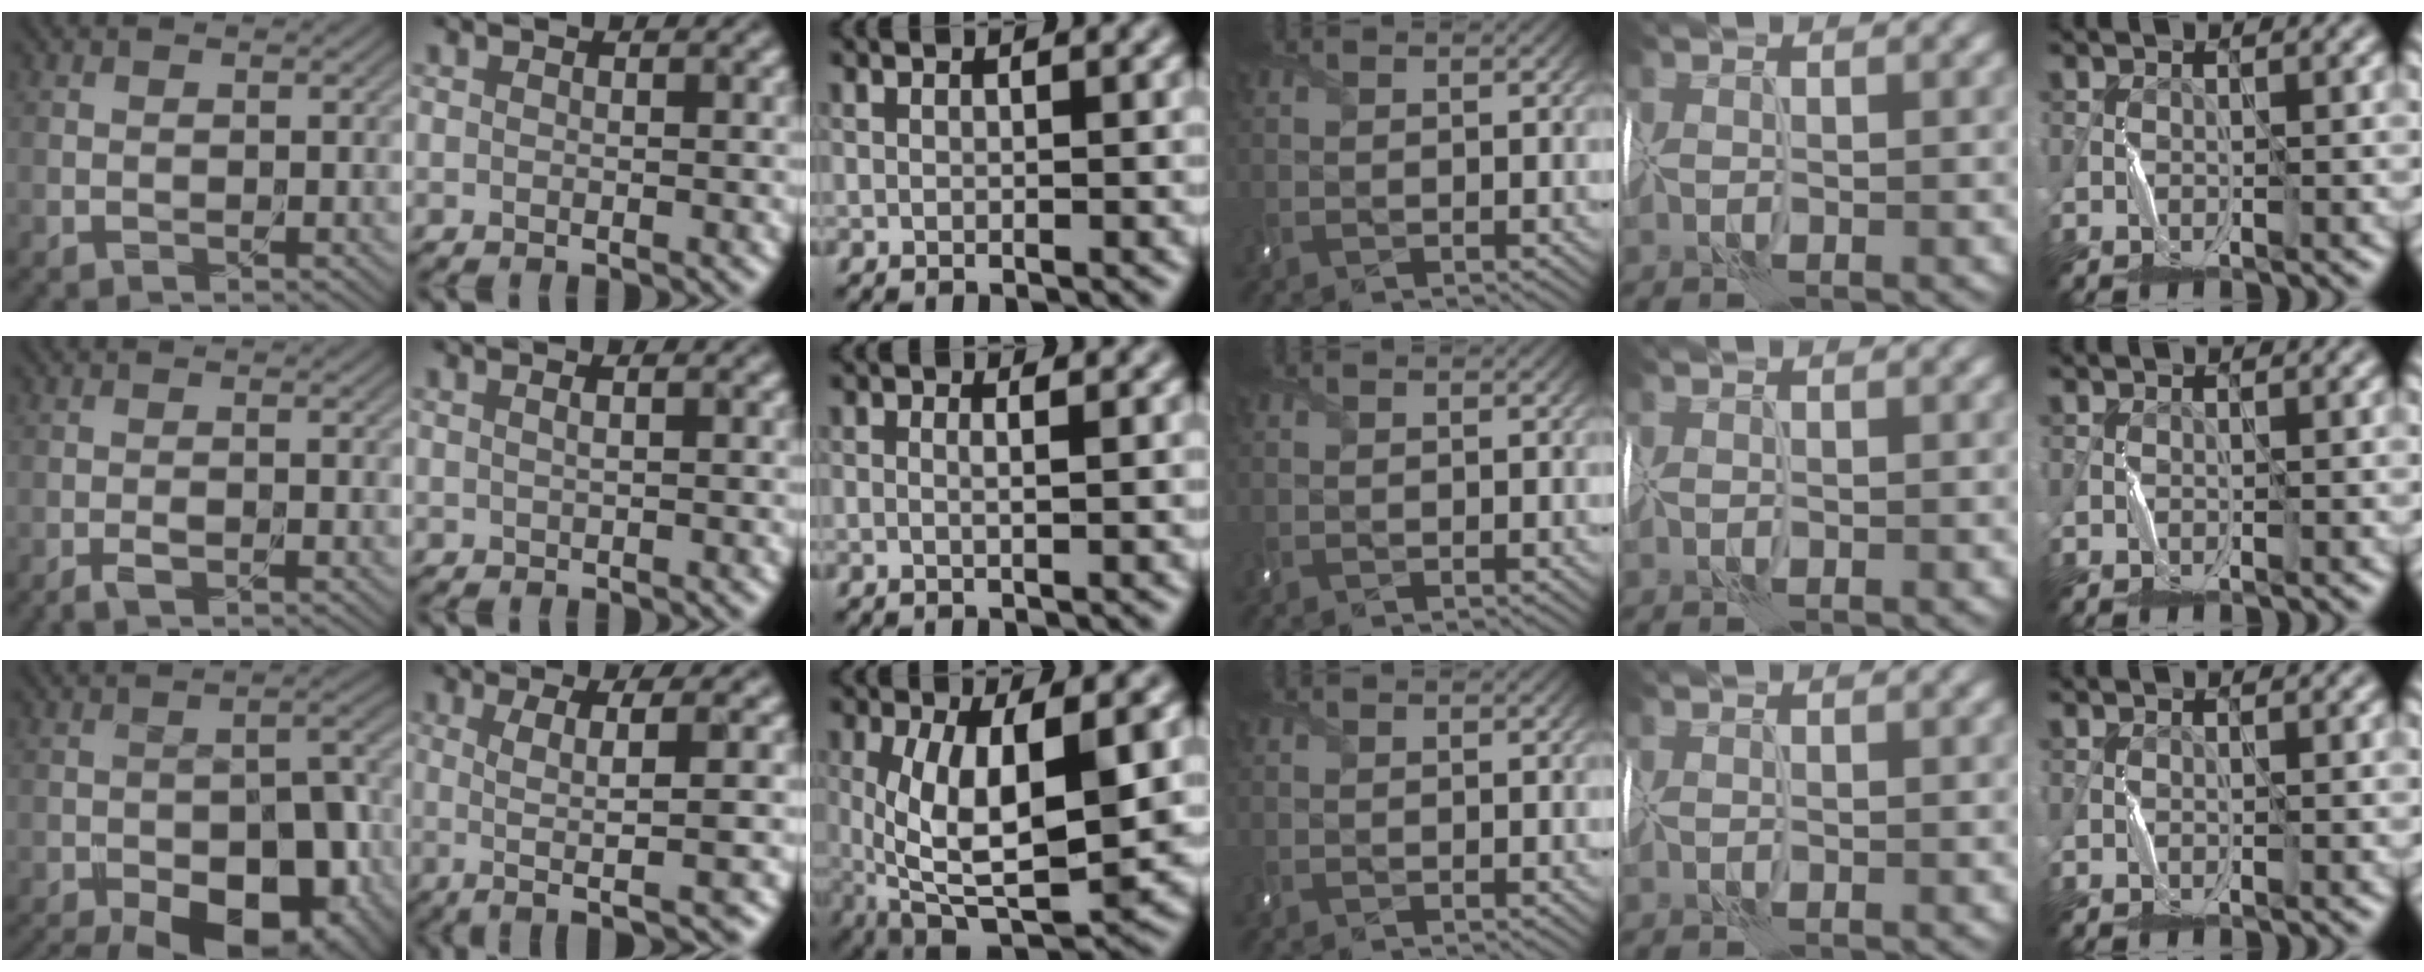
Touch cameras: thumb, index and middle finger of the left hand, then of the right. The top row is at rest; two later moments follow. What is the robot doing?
{"motion": "wrap", "object": "sponge"}